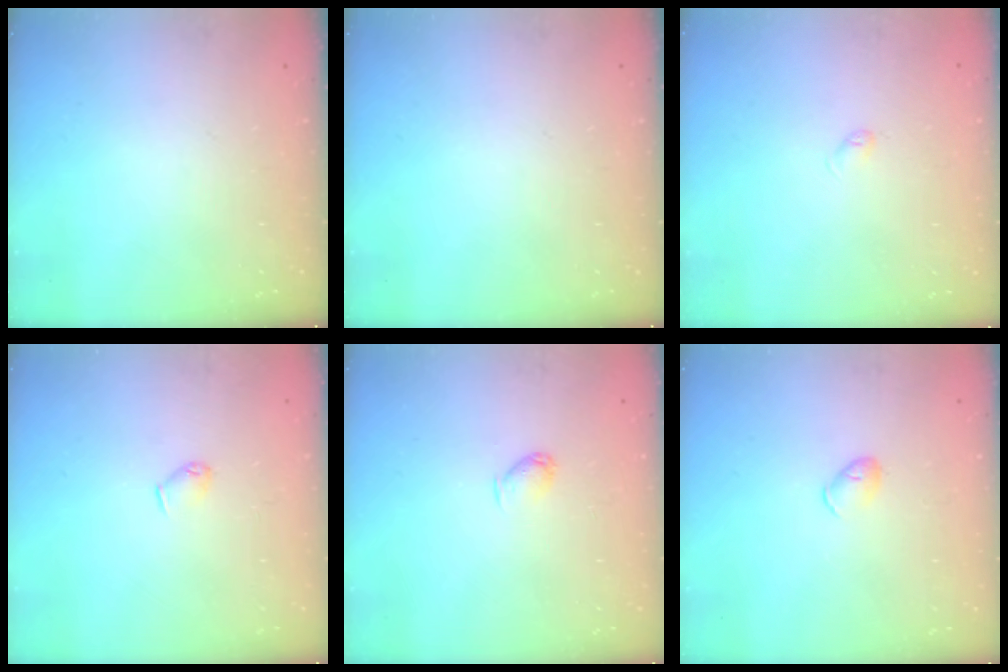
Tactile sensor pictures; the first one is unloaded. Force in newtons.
{"total": 0.0}
{"total": 2.7, "press": 2.6, "slide": 0.4}
{"total": 4.0, "press": 3.9, "slide": 0.8}
{"total": 3.6, "press": 3.6, "slide": 0.6}
{"total": 4.2, "press": 4.1, "slide": 0.8}